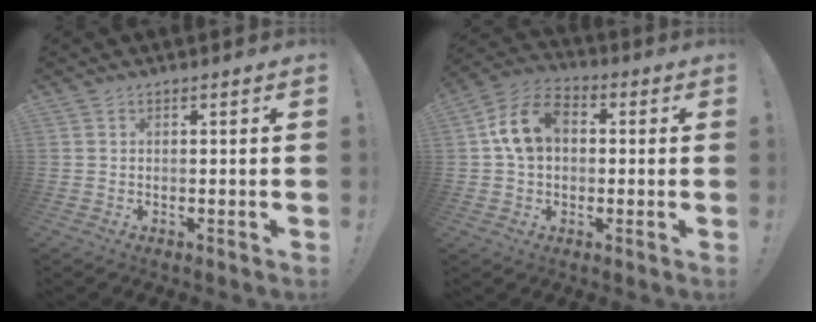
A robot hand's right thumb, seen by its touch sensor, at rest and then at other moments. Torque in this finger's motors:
{"motor_torque": [1.48, 1.75, 0.03, 0.03, 0.05]}